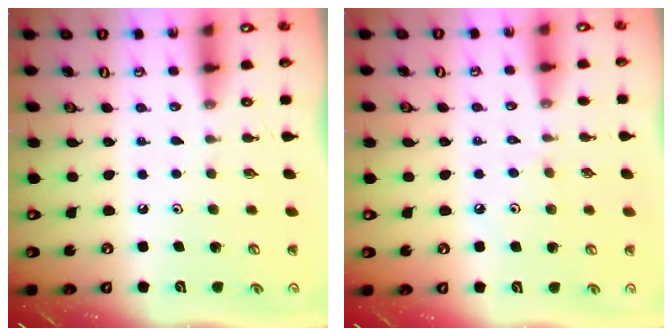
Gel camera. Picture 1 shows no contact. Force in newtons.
{"total": 5.4, "press": 5.3, "slide": 1.0}